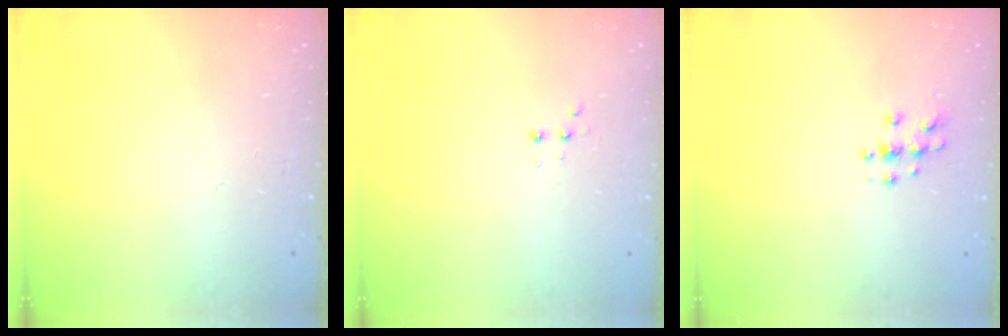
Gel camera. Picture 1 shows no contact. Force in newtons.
{"total": 2.4, "press": 2.2, "slide": 0.9}
{"total": 4.5, "press": 4.5, "slide": 0.5}